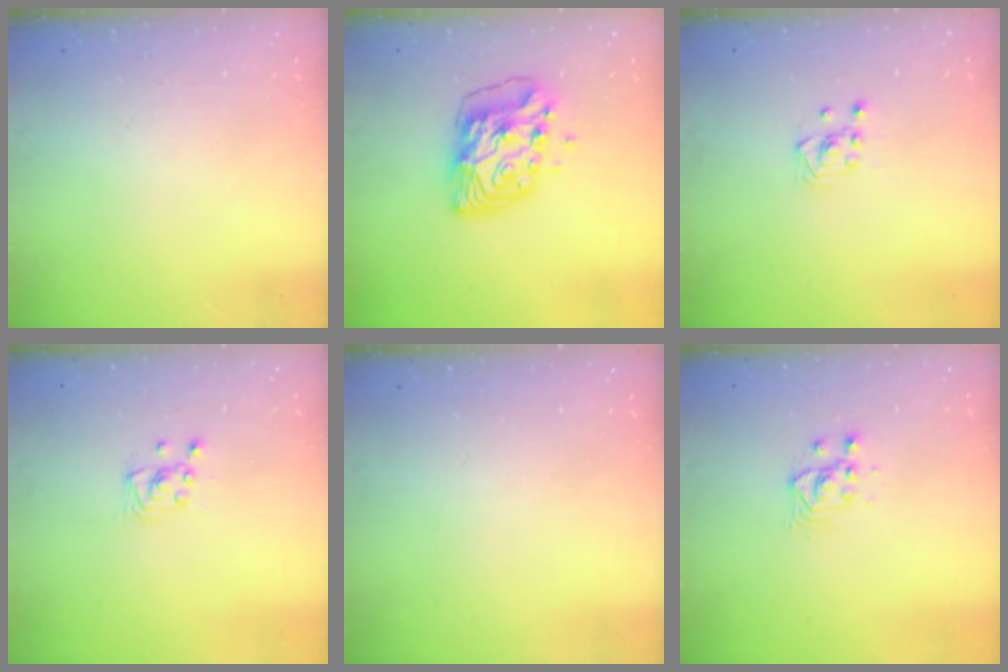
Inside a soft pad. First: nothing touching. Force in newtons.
{"total": 10.5, "press": 10.4, "slide": 1.7}
{"total": 3.0, "press": 2.6, "slide": 1.5}
{"total": 2.5, "press": 2.5, "slide": 0.2}
{"total": 0.0}
{"total": 3.8, "press": 3.8, "slide": 0.2}